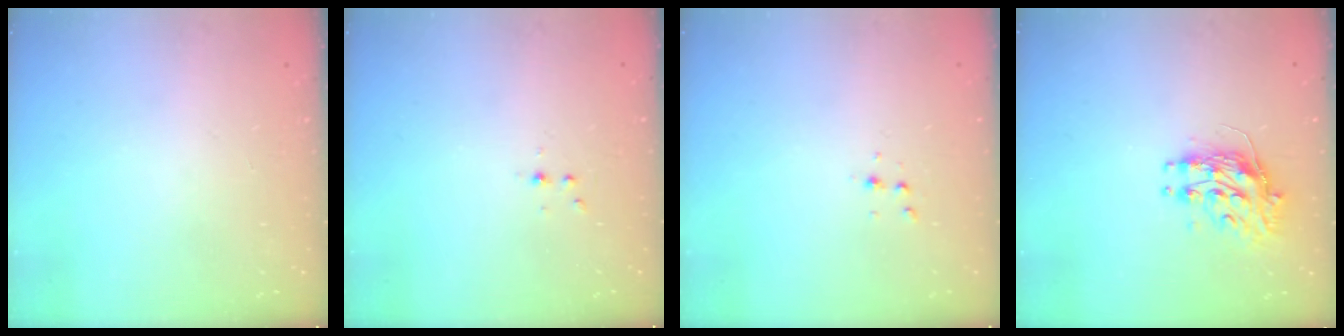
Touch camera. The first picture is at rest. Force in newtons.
{"total": 2.7, "press": 2.3, "slide": 1.4}
{"total": 3.6, "press": 3.5, "slide": 0.9}
{"total": 9.3, "press": 9.3, "slide": 0.5}